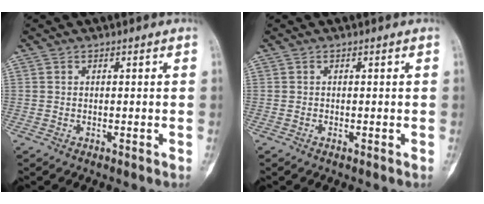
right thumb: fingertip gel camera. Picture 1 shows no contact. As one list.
[{"total": 0.0}]